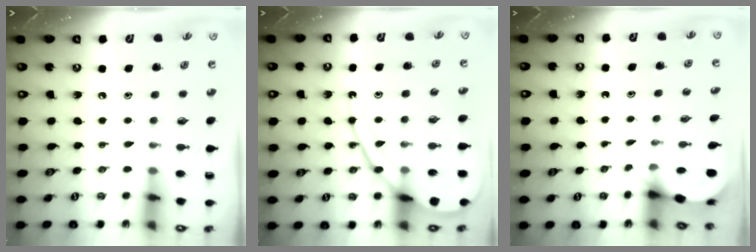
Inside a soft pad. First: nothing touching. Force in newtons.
{"total": 14.5, "press": 14.4, "slide": 1.5}
{"total": 4.5, "press": 4.5, "slide": 0.3}